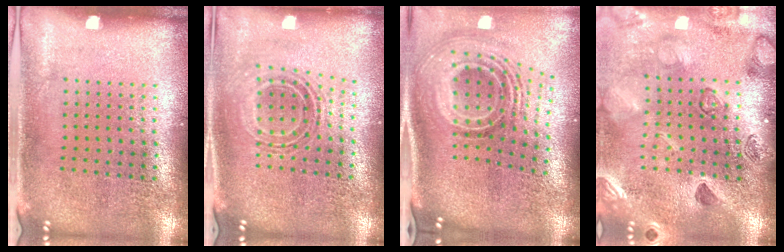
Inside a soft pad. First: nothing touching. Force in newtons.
{"total": 0.8, "press": 0.8, "slide": 0.1}
{"total": 2.4, "press": 1.6, "slide": 1.7}
{"total": 2.3, "press": 2.3, "slide": 0.2}